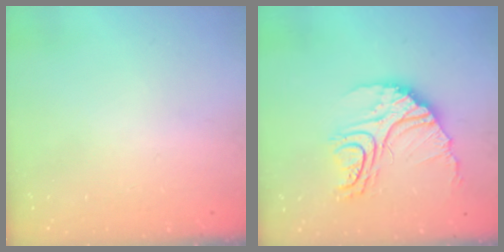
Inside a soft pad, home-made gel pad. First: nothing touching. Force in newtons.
{"total": 19.0, "press": 18.9, "slide": 2.1}